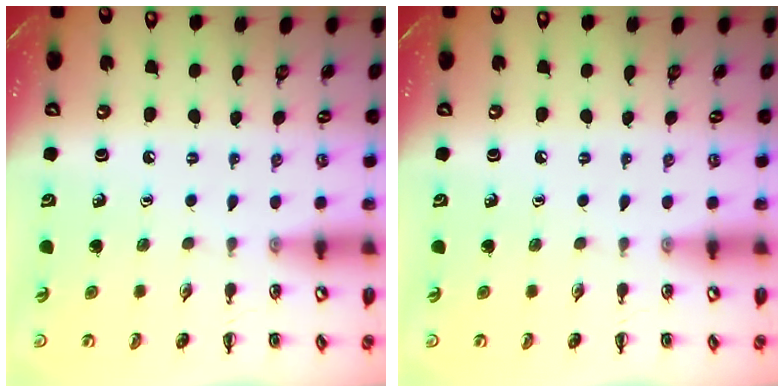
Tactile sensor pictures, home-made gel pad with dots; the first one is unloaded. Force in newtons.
{"total": 0.0}